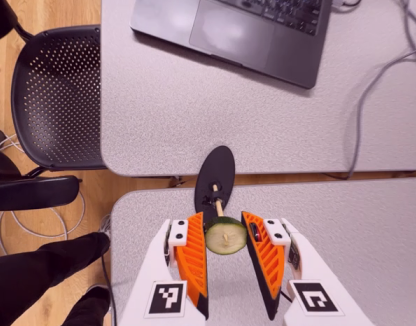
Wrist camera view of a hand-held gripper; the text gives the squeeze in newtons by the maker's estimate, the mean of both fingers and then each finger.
{"total": 8.4, "left": 8.6, "right": 8.2}